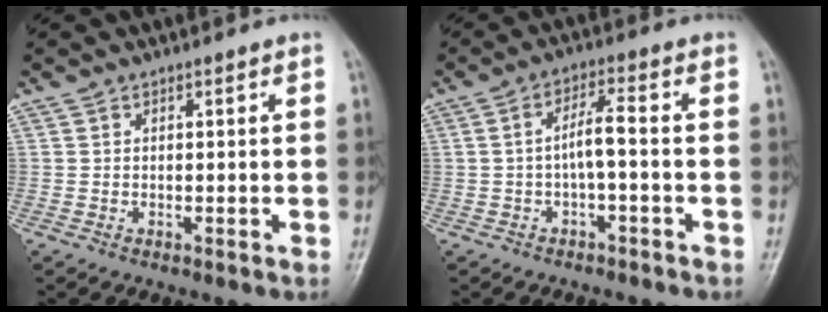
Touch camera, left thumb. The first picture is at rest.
{"total": 4.3, "force": [-0.9, 0.8, 4.1], "torque": [-0.078, 0.026, -0.017]}